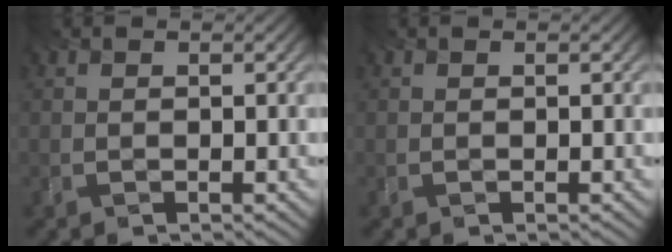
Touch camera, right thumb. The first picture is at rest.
{"total": 0.0}